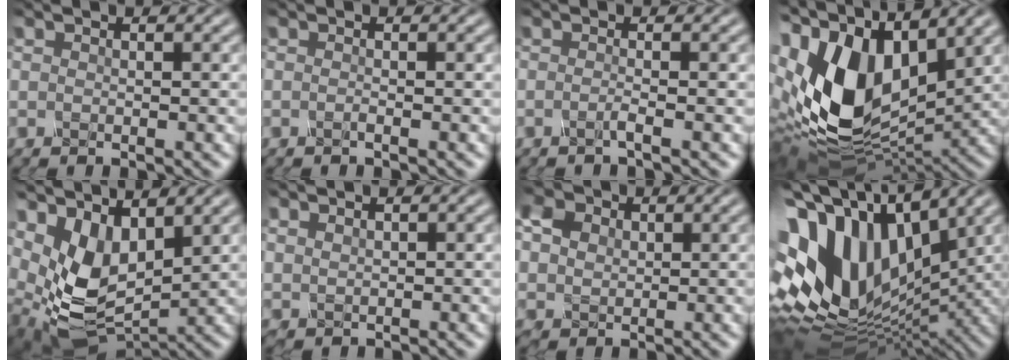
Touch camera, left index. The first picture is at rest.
{"total": 0.0}
{"total": 0.7, "force": [-0.6, -0.1, 0.4], "torque": [-0.008, 0.000, -0.015]}
{"total": 14.2, "force": [3.3, 8.3, 11.0], "torque": [-0.250, -0.006, 0.069]}
{"total": 6.5, "force": [2.6, 3.8, 4.6], "torque": [-0.115, -0.020, 0.065]}
{"total": 1.3, "force": [0.8, -0.5, -1.0], "torque": [0.004, 0.003, 0.023]}
{"total": 3.4, "force": [1.8, 2.6, 1.2], "torque": [-0.058, 0.022, 0.032]}
{"total": 15.6, "force": [3.3, 9.7, 11.7], "torque": [-0.269, 0.011, 0.071]}